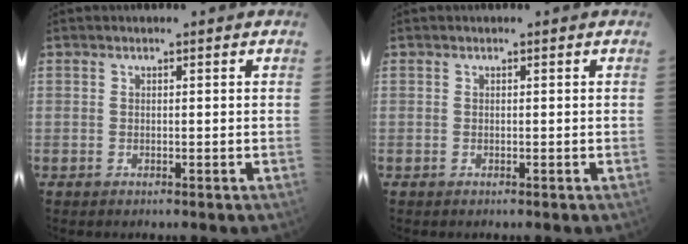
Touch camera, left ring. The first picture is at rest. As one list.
[{"total": 0.0}]